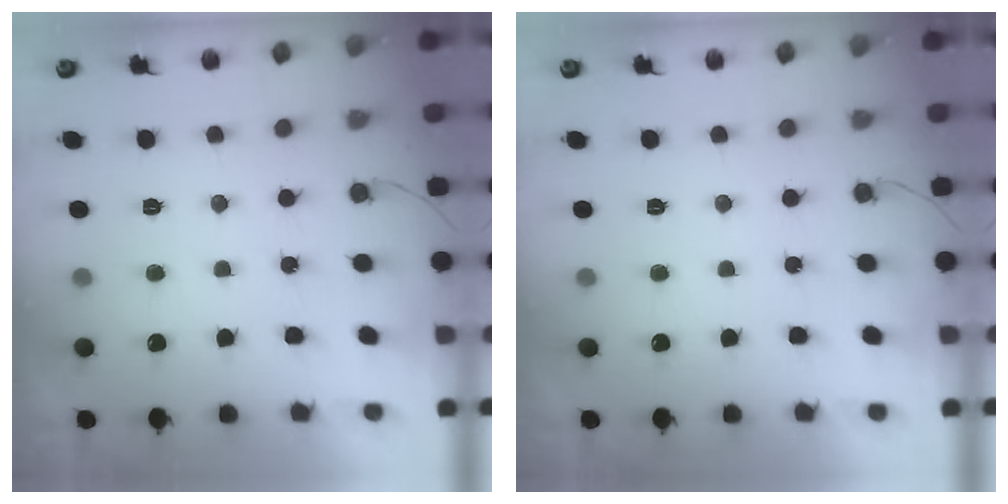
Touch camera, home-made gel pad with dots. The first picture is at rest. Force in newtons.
{"total": 0.0}